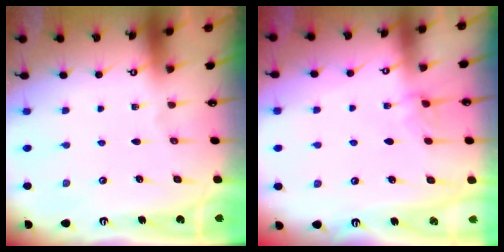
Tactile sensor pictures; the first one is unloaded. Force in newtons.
{"total": 1.6, "press": 1.6, "slide": 0.4}